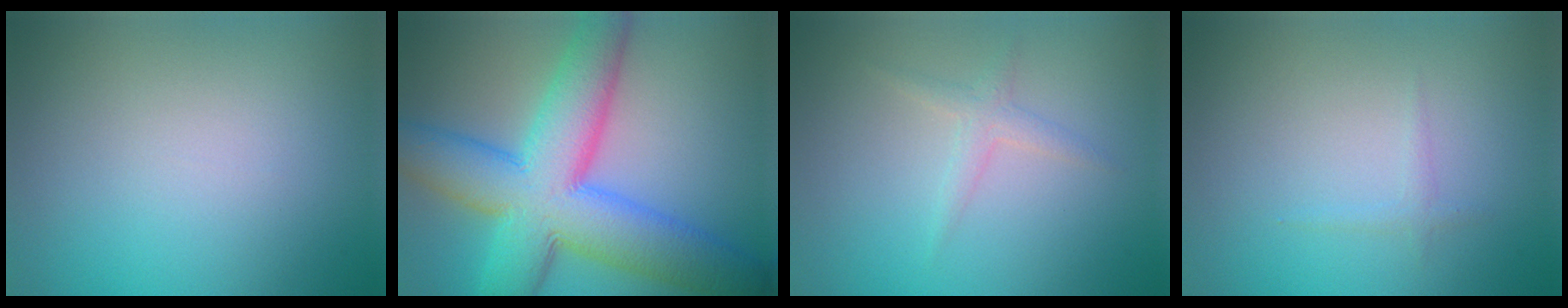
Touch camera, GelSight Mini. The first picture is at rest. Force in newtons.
{"total": 12.4, "press": 12.4, "slide": 0.3}
{"total": 1.5, "press": 1.5, "slide": 0.0}
{"total": 0.6, "press": 0.6, "slide": 0.0}